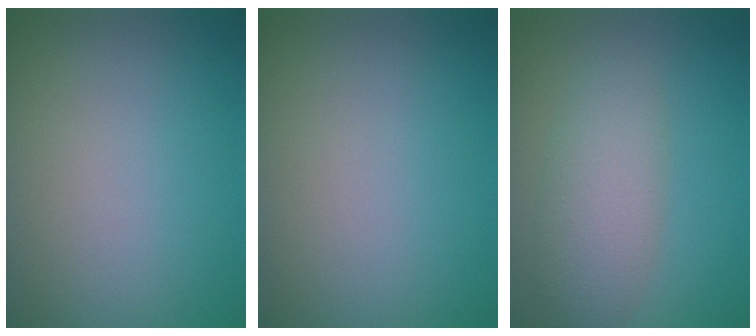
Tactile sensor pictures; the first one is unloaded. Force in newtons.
{"total": 0.0}
{"total": 4.2, "press": 4.2, "slide": 0.2}